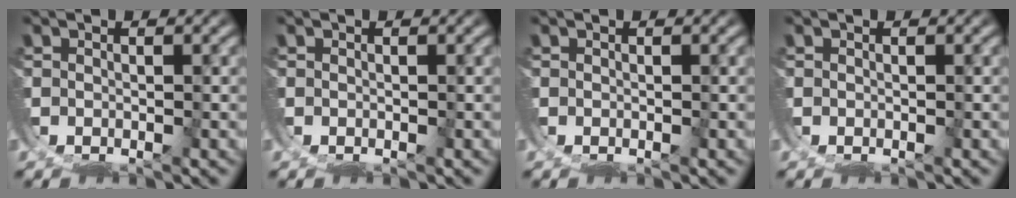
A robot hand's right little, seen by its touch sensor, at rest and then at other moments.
{"total": 0.0}
{"total": 0.0}
{"total": 0.0}